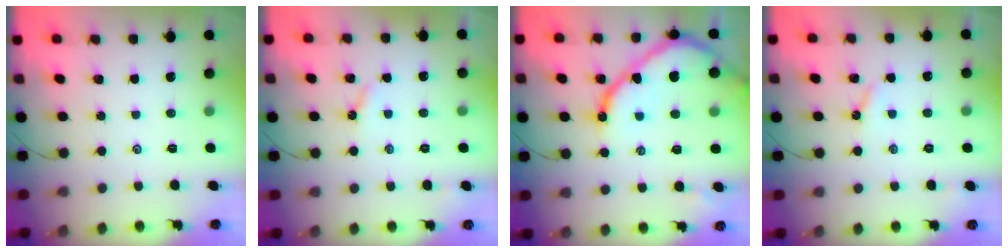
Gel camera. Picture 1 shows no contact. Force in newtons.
{"total": 2.9, "press": 2.8, "slide": 0.4}
{"total": 14.5, "press": 14.4, "slide": 1.5}
{"total": 2.9, "press": 2.8, "slide": 0.4}